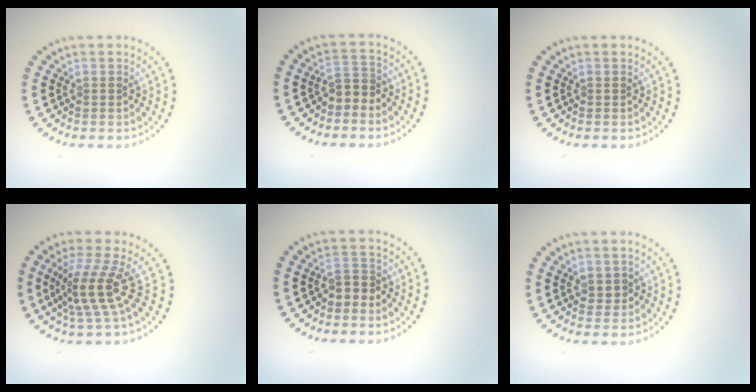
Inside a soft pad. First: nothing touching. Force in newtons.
{"total": 1.8, "press": 1.5, "slide": 1.1}
{"total": 0.0}
{"total": 4.0, "press": 2.8, "slide": 2.9}
{"total": 1.7, "press": 1.5, "slide": 0.8}
{"total": 1.0, "press": 0.9, "slide": 0.3}